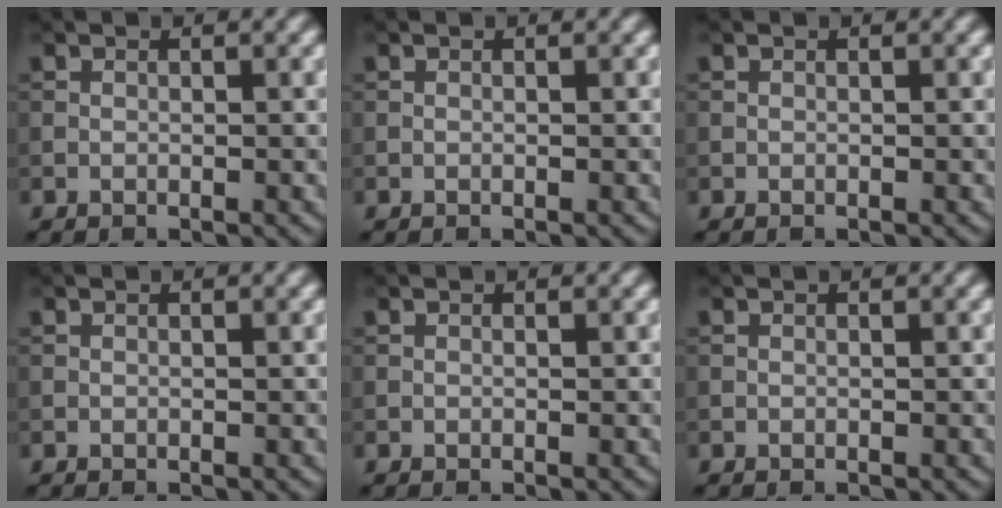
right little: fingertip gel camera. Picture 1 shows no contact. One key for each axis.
{"total": 0.0}
{"total": 0.0}
{"total": 0.0}
{"total": 0.0}
{"total": 0.0}